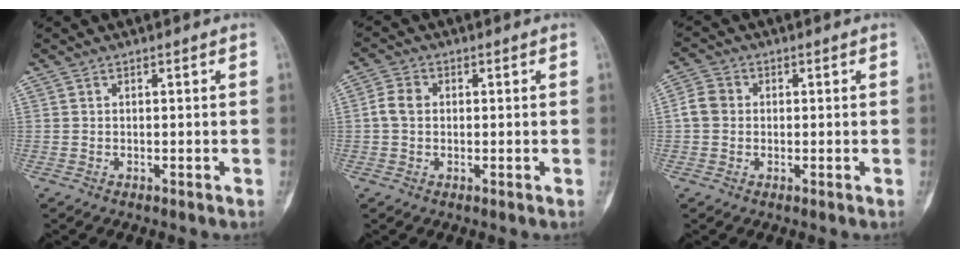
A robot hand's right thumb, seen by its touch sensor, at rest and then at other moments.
{"total": 3.7, "force": [0.1, 2.9, 2.3], "torque": [-0.046, 0.010, -0.004]}
{"total": 4.1, "force": [0.0, 3.6, 2.0], "torque": [-0.033, 0.010, -0.007]}